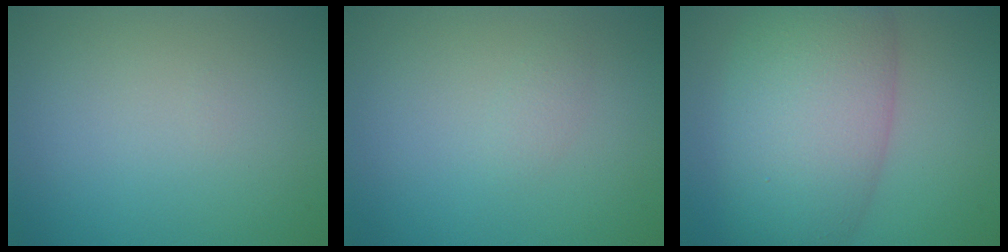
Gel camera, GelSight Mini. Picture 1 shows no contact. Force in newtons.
{"total": 0.8, "press": 0.8, "slide": 0.0}
{"total": 10.1, "press": 10.1, "slide": 0.5}